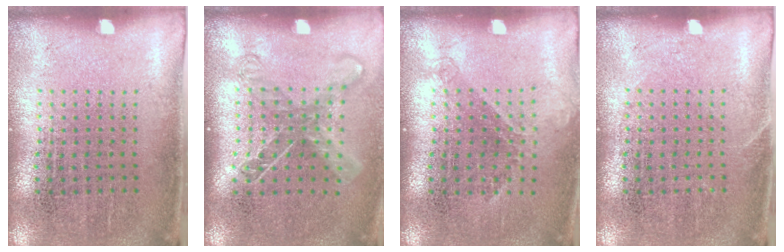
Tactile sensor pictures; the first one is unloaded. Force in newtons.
{"total": 1.6, "press": 1.3, "slide": 1.0}
{"total": 1.2, "press": 0.9, "slide": 0.8}
{"total": 0.5, "press": 0.5, "slide": 0.1}